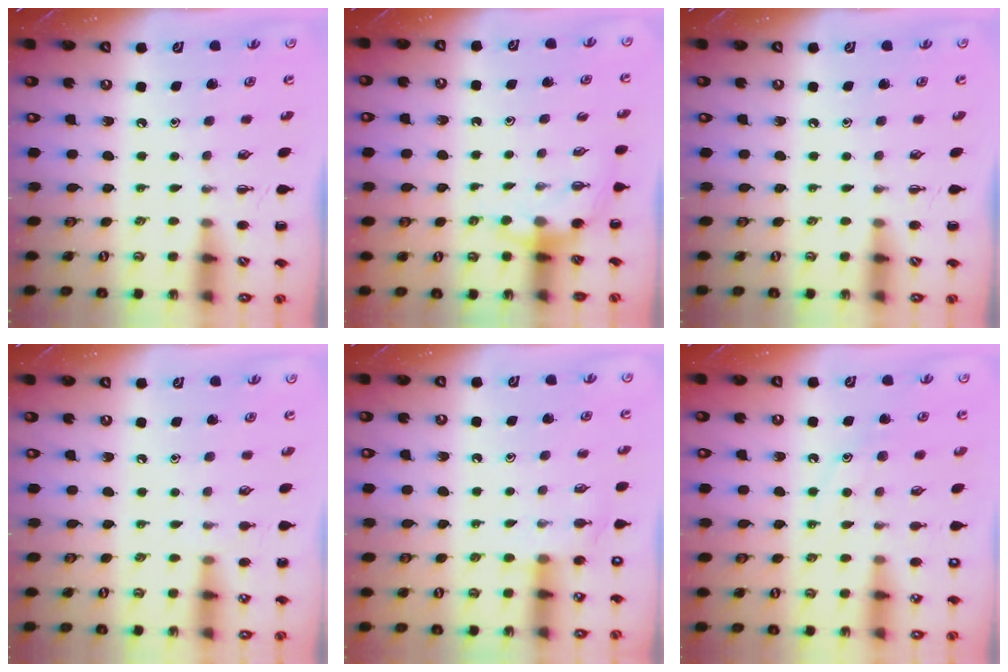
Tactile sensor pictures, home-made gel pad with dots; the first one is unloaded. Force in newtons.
{"total": 4.7, "press": 4.7, "slide": 0.4}
{"total": 0.0}
{"total": 4.6, "press": 4.3, "slide": 1.6}
{"total": 6.2, "press": 6.1, "slide": 1.3}
{"total": 9.5, "press": 9.5, "slide": 1.3}